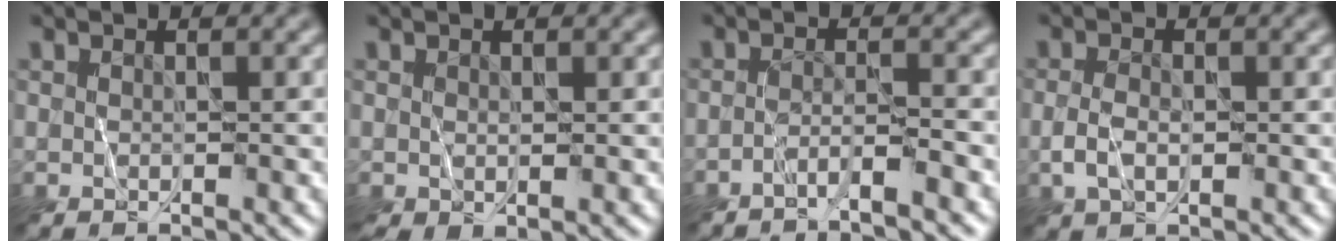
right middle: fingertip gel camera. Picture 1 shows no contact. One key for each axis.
{"total": 1.0, "fx": 0.0, "fy": 0.6, "fz": 0.8, "tx": -0.017, "ty": -0.006, "tz": 0.004}
{"total": 2.2, "fx": -1.8, "fy": -0.2, "fz": 1.3, "tx": -0.021, "ty": 0.004, "tz": -0.043}
{"total": 2.0, "fx": -0.3, "fy": 1.2, "fz": 1.6, "tx": -0.039, "ty": 0.000, "tz": -0.007}